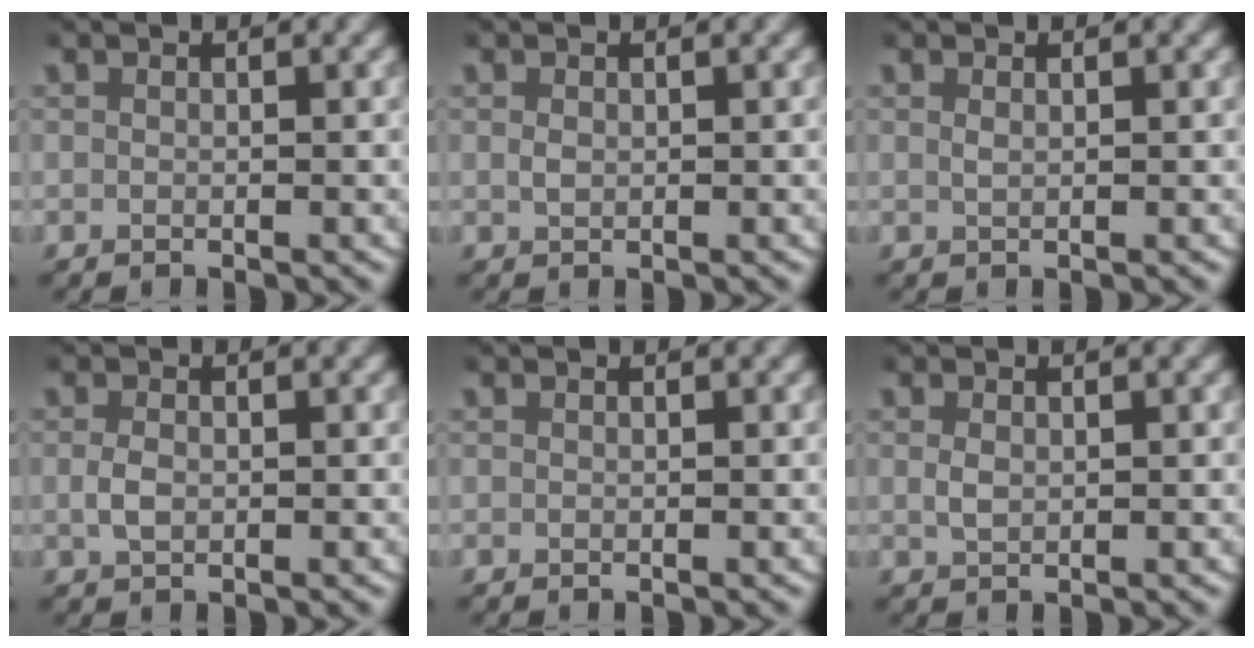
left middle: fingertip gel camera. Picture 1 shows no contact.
{"total": 0.8, "force": [0.1, 0.5, 0.5], "torque": [-0.015, -0.003, 0.007]}
{"total": 0.5, "force": [0.2, 0.1, 0.4], "torque": [-0.012, -0.003, 0.009]}
{"total": 1.5, "force": [-0.1, 0.9, 1.1], "torque": [-0.028, -0.002, 0.001]}
{"total": 0.0}
{"total": 1.2, "force": [0.2, 0.8, 0.9], "torque": [-0.021, -0.005, 0.010]}